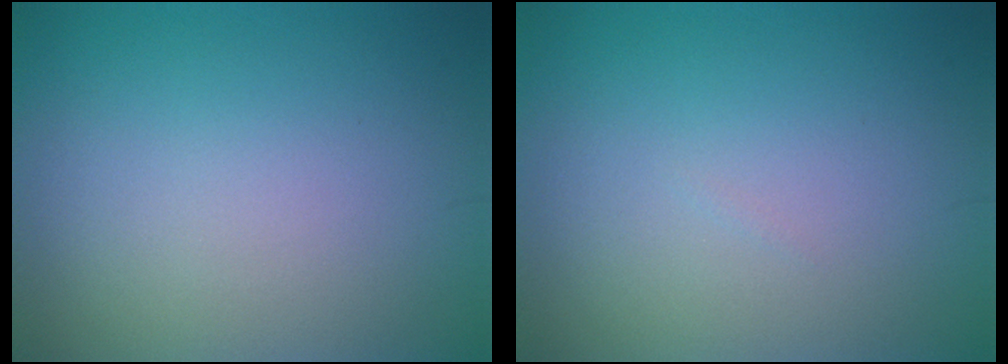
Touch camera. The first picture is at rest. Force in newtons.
{"total": 0.0}